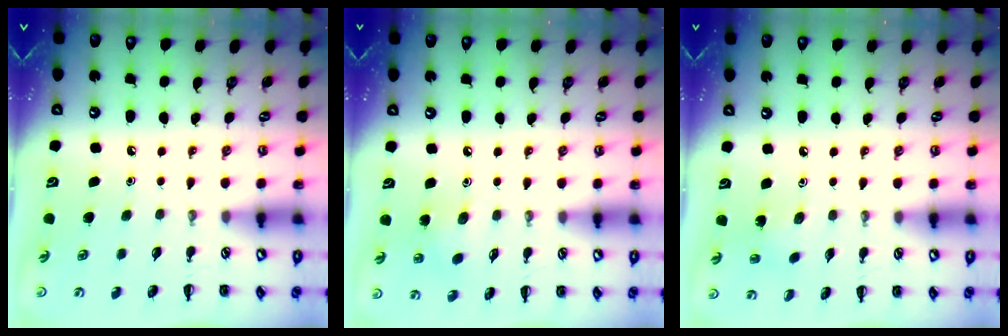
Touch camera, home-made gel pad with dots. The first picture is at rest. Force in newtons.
{"total": 3.8, "press": 3.7, "slide": 1.1}
{"total": 1.8, "press": 1.7, "slide": 0.7}